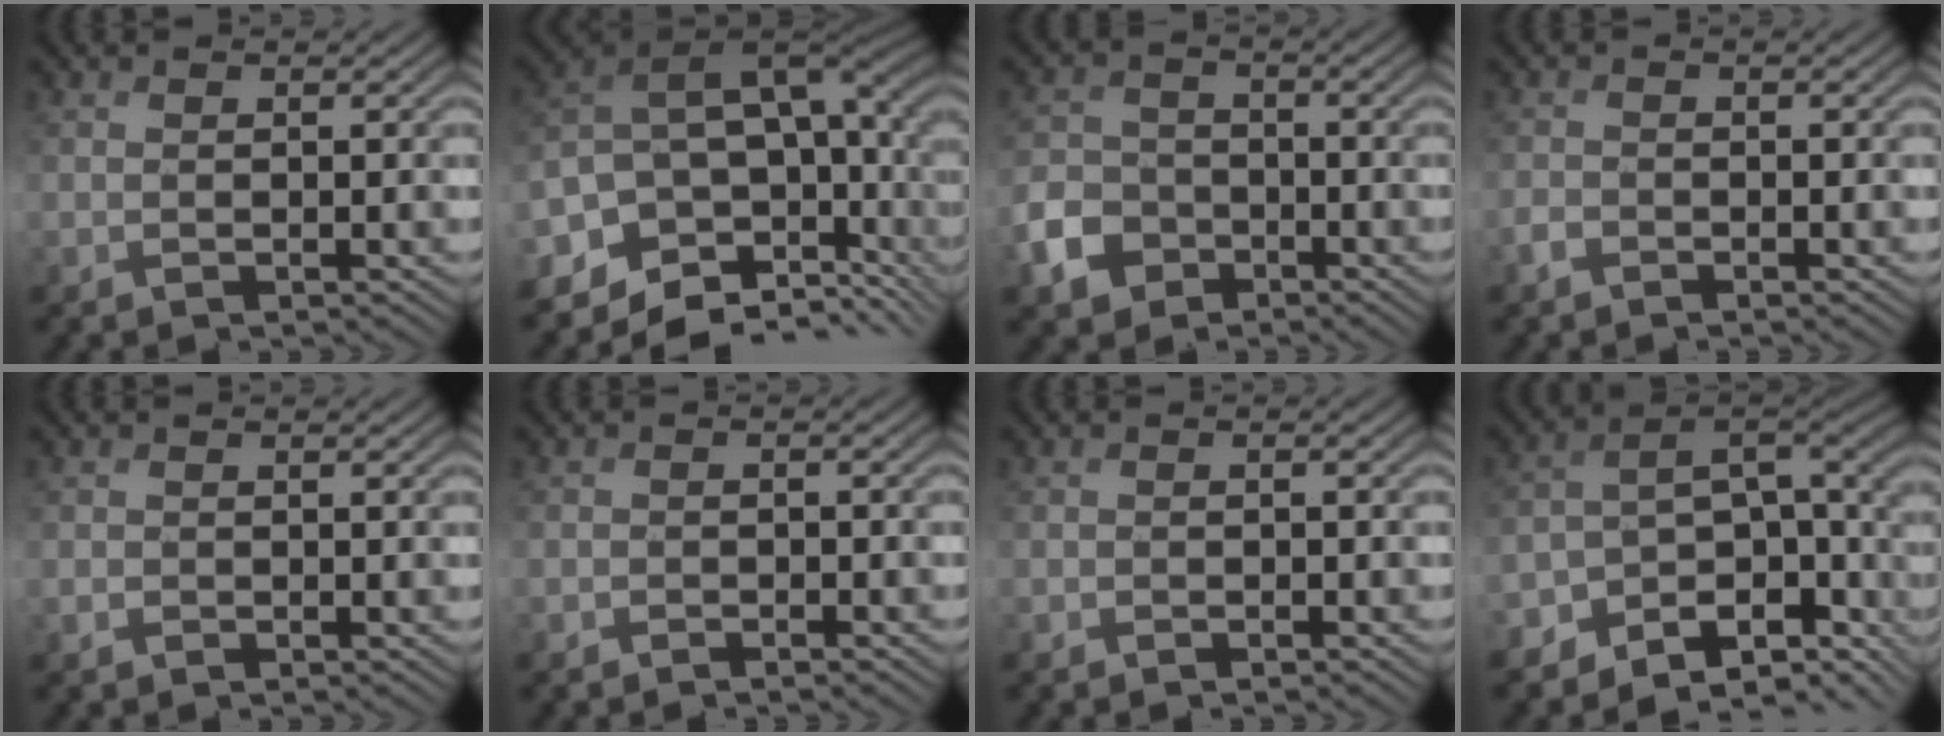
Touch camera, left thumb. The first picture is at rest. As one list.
[{"total": 14.4, "force": [-2.5, 8.7, 11.2], "torque": [-0.232, -0.014, -0.037]}, {"total": 5.8, "force": [-3.2, 4.3, 2.3], "torque": [-0.059, -0.003, -0.077]}, {"total": 1.2, "force": [-1.0, 0.5, 0.5], "torque": [-0.010, 0.001, -0.023]}, {"total": 0.7, "force": [-0.4, 0.6, 0.3], "torque": [-0.005, -0.002, -0.009]}, {"total": 1.2, "force": [-1.1, 0.4, 0.4], "torque": [-0.007, 0.000, -0.022]}, {"total": 0.9, "force": [-0.8, 0.4, 0.3], "torque": [-0.004, -0.001, -0.016]}, {"total": 10.6, "force": [-5.7, 4.5, 7.7], "torque": [-0.140, -0.021, -0.076]}]